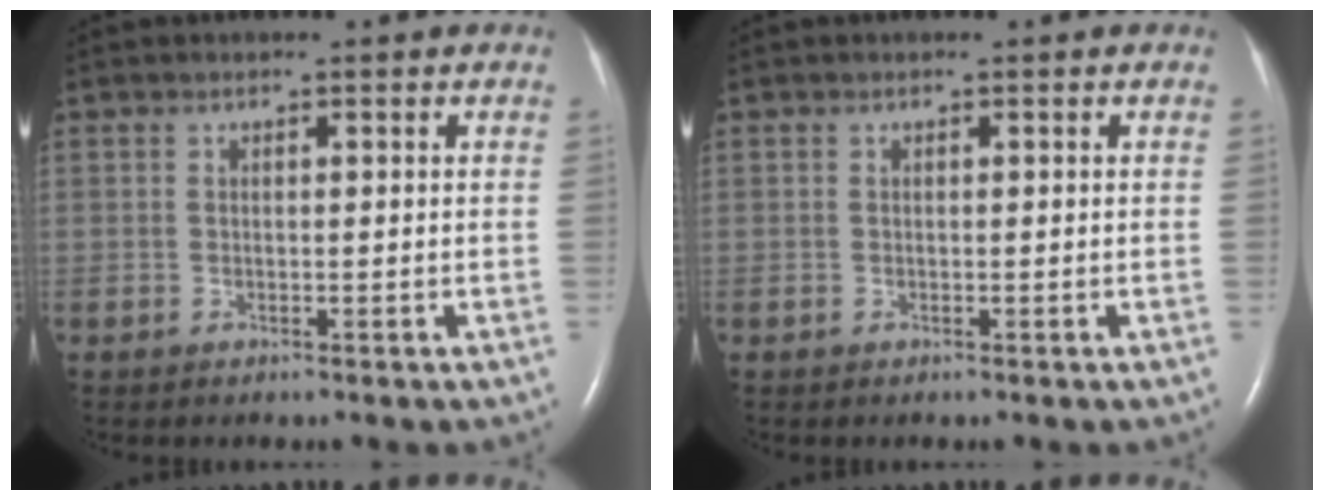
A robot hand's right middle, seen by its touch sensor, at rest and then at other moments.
{"total": 0.0}